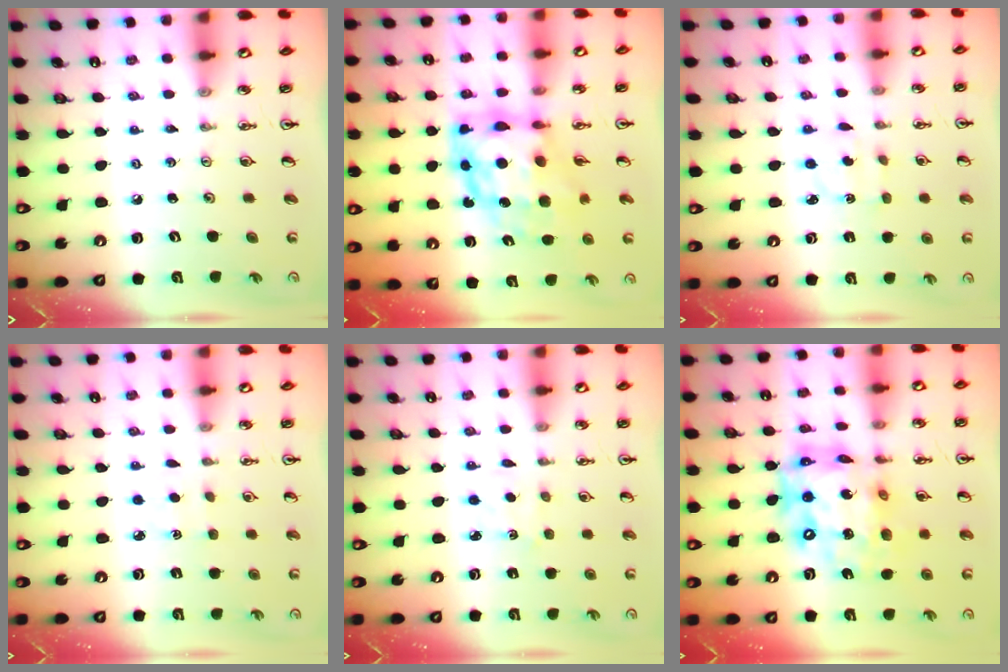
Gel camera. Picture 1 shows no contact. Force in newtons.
{"total": 11.5, "press": 11.5, "slide": 1.2}
{"total": 2.6, "press": 2.5, "slide": 0.6}
{"total": 1.5, "press": 1.5, "slide": 0.2}
{"total": 4.3, "press": 4.3, "slide": 0.3}
{"total": 19.3, "press": 19.2, "slide": 1.9}